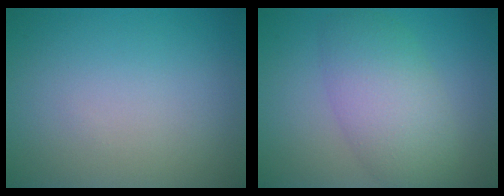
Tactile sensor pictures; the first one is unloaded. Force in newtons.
{"total": 5.7, "press": 5.7, "slide": 0.3}